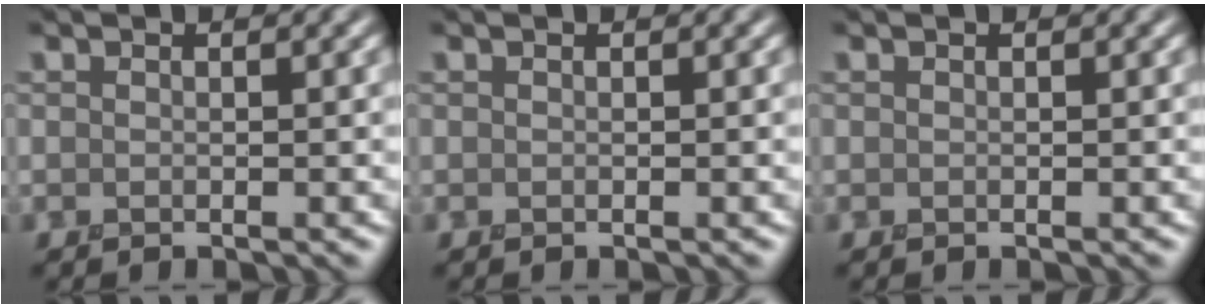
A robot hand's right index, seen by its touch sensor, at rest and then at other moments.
{"total": 0.0}
{"total": 0.0}